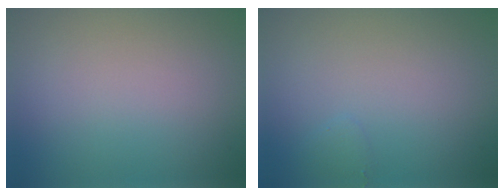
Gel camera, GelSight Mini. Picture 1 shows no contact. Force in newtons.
{"total": 0.6, "press": 0.6, "slide": 0.0}